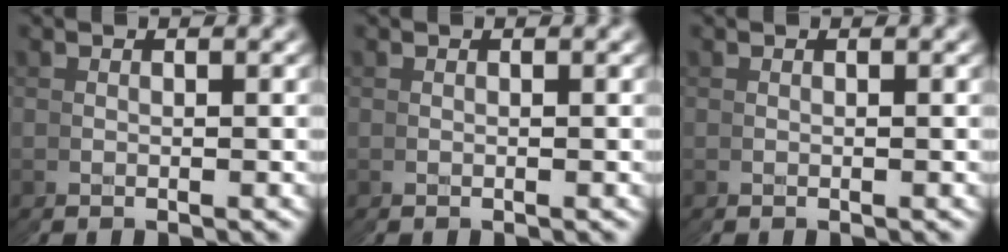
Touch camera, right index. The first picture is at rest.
{"total": 0.0}
{"total": 0.0}